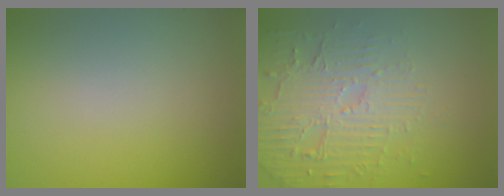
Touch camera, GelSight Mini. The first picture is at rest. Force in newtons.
{"total": 5.8, "press": 3.7, "slide": 4.5}